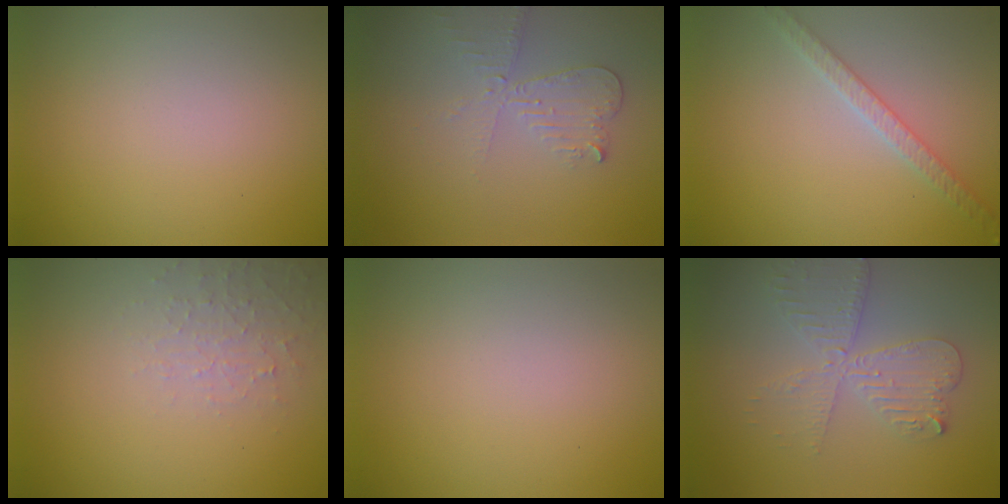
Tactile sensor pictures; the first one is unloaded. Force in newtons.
{"total": 2.8, "press": 2.6, "slide": 0.9}
{"total": 2.5, "press": 2.4, "slide": 0.4}
{"total": 2.1, "press": 2.0, "slide": 0.5}
{"total": 0.0}
{"total": 4.3, "press": 3.6, "slide": 2.3}